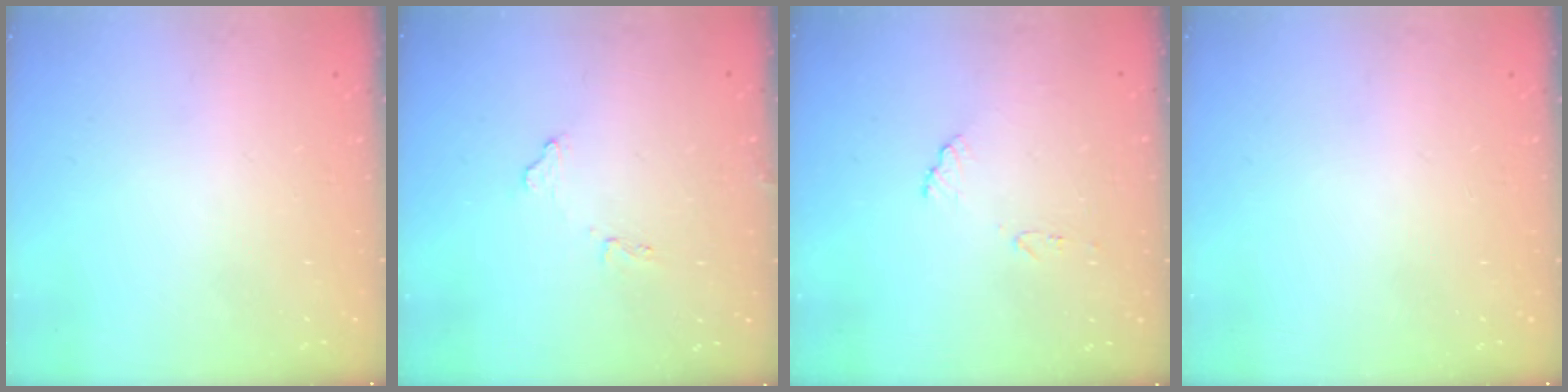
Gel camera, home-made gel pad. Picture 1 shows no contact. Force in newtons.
{"total": 7.5, "press": 7.5, "slide": 0.3}
{"total": 6.9, "press": 6.9, "slide": 0.4}
{"total": 0.0}